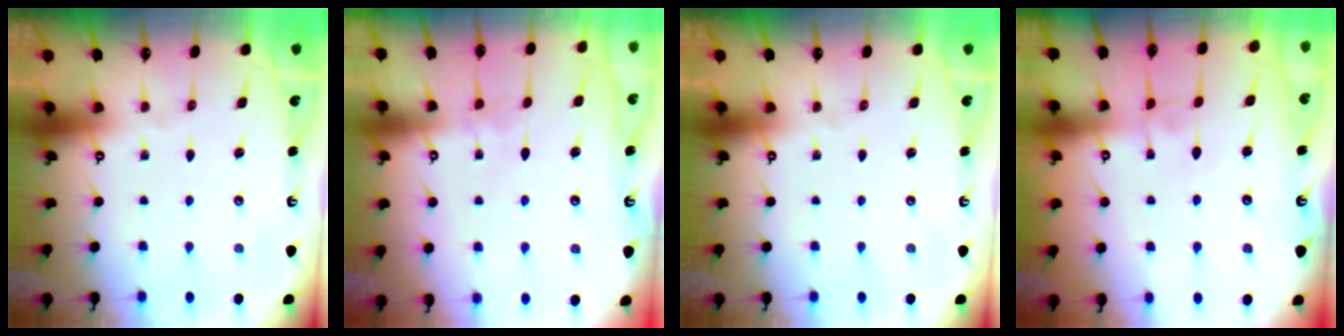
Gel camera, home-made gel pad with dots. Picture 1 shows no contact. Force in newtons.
{"total": 2.3, "press": 2.3, "slide": 0.4}
{"total": 0.0}
{"total": 2.4, "press": 2.4, "slide": 0.2}